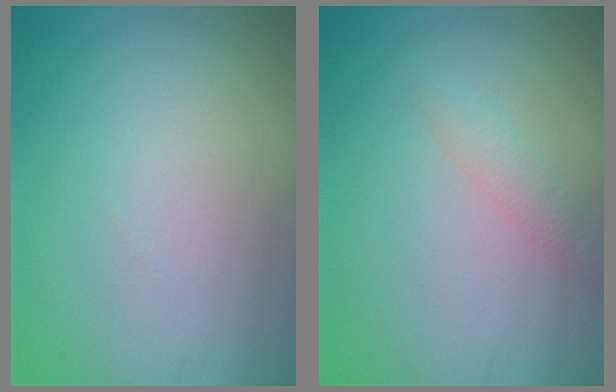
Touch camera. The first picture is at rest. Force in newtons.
{"total": 1.3, "press": 1.3, "slide": 0.1}